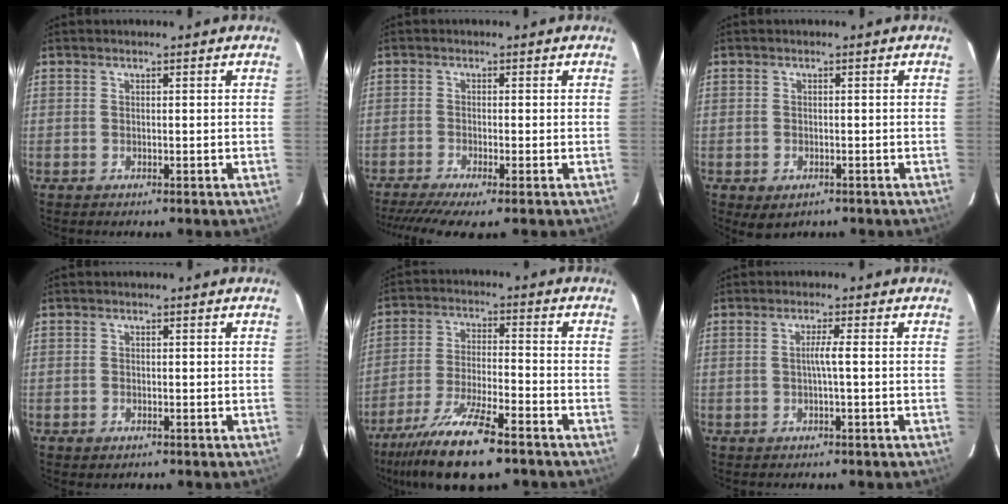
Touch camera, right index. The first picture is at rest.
{"total": 7.3, "force": [-5.4, 0.5, 4.9], "torque": [-0.079, -0.011, -0.090]}
{"total": 2.7, "force": [-1.4, 1.9, 1.3], "torque": [-0.021, -0.002, -0.007]}
{"total": 0.7, "force": [-0.4, 0.5, 0.3], "torque": [-0.008, 0.002, -0.001]}
{"total": 12.9, "force": [-9.0, 1.7, 9.1], "torque": [-0.171, -0.030, -0.160]}
{"total": 2.0, "force": [-0.1, -0.4, 1.9], "torque": [-0.036, 0.001, -0.003]}